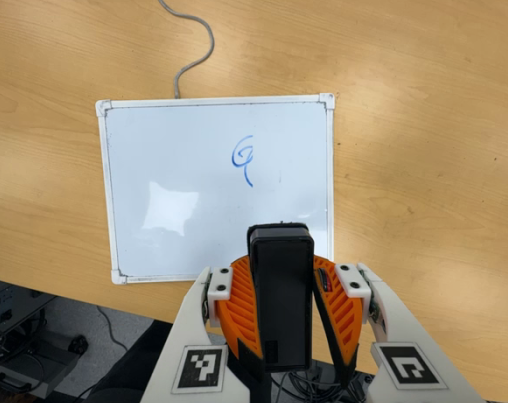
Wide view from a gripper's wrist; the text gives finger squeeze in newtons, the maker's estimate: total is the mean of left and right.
{"total": 9.8, "left": 9.4, "right": 10.1}